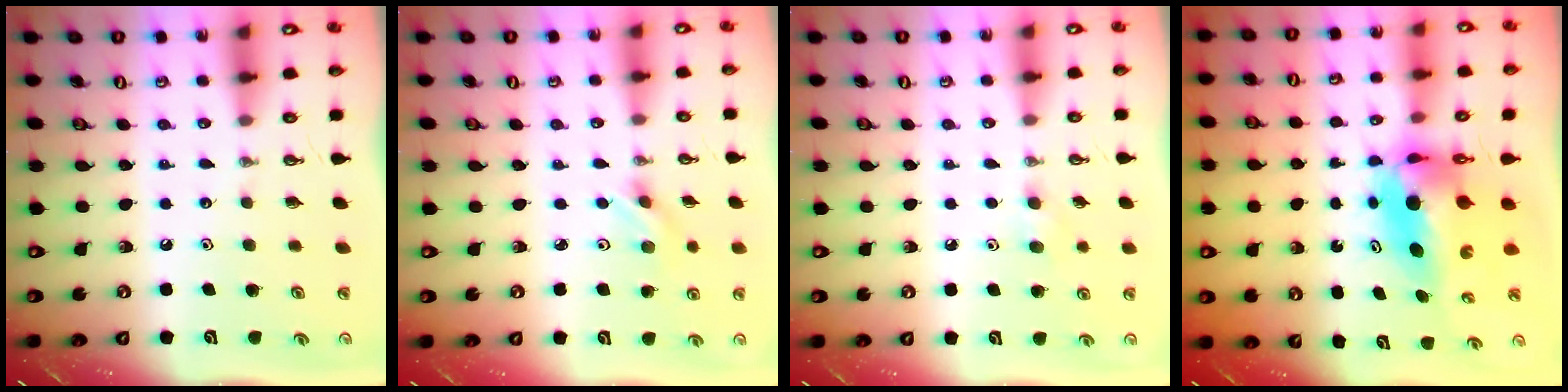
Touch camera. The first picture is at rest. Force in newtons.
{"total": 2.2, "press": 2.1, "slide": 0.7}
{"total": 4.7, "press": 4.6, "slide": 0.9}
{"total": 7.8, "press": 7.6, "slide": 1.6}